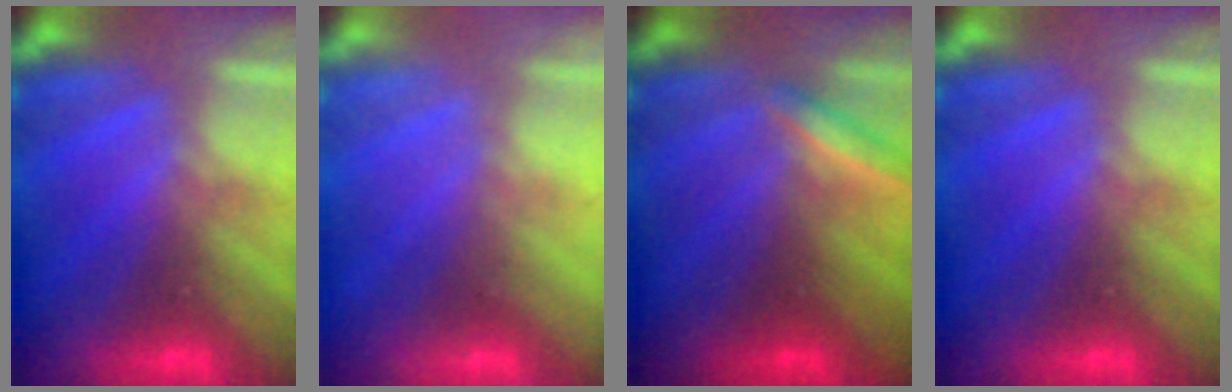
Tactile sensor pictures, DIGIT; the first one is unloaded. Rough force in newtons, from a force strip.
{"total": 2.0}
{"total": 1.9}
{"total": 0.0}